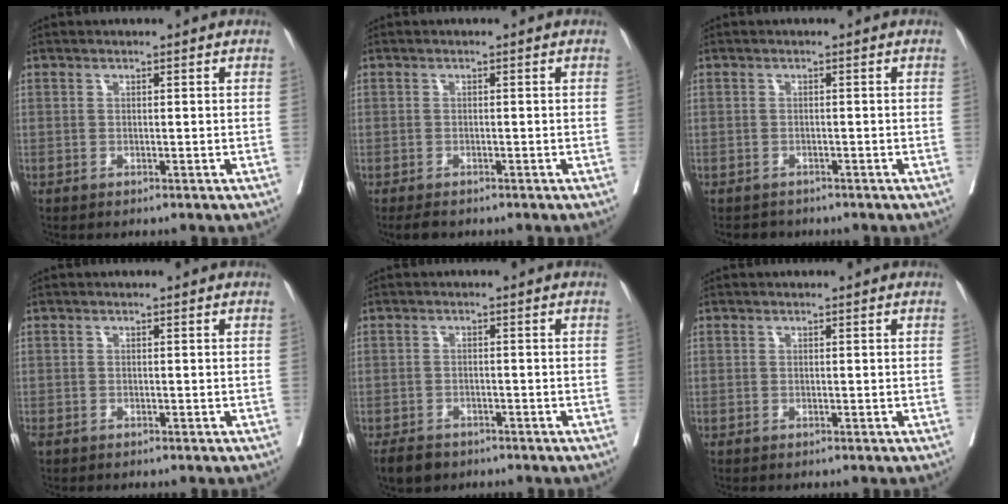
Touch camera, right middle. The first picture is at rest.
{"total": 1.8, "force": [-1.5, 0.6, 0.8], "torque": [-0.015, -0.004, -0.022]}
{"total": 2.1, "force": [-1.8, 1.1, -0.2], "torque": [-0.003, -0.001, -0.031]}
{"total": 0.8, "force": [-0.6, 0.5, 0.3], "torque": [-0.011, -0.001, -0.011]}
{"total": 4.0, "force": [-3.1, 2.2, 1.2], "torque": [-0.019, -0.001, -0.050]}
{"total": 0.0}